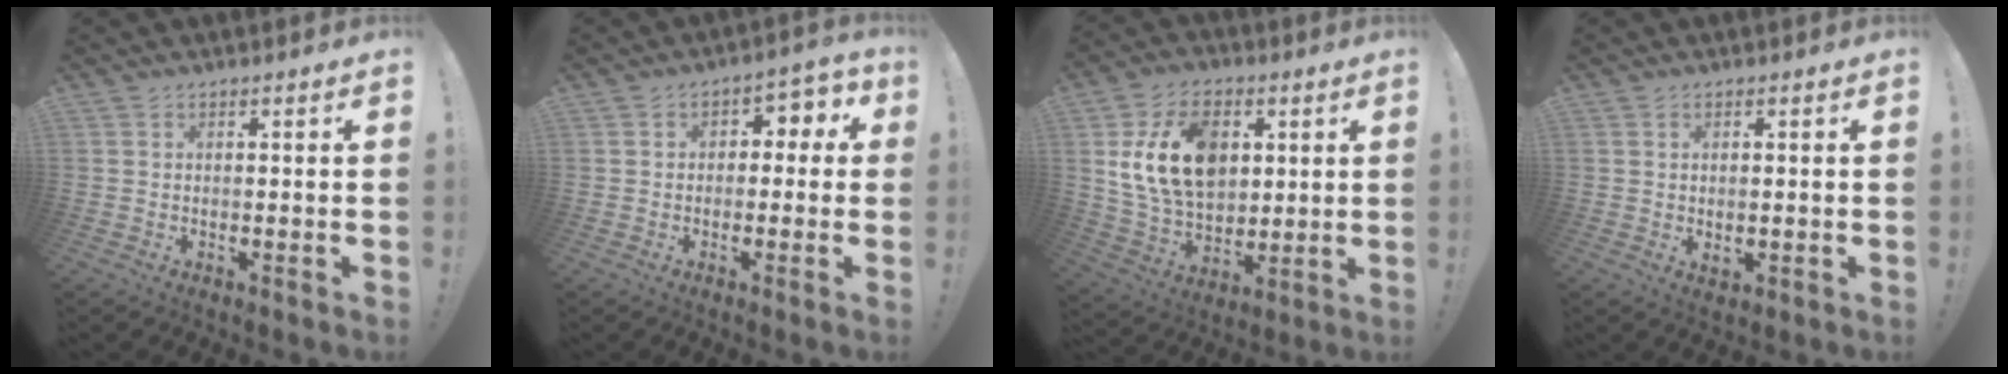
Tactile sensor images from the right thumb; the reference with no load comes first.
{"total": 4.2, "force": [-0.2, 3.4, 2.4], "torque": [-0.024, 0.008, -0.010]}
{"total": 19.1, "force": [4.9, 13.5, 12.7], "torque": [-0.222, -0.016, 0.092]}
{"total": 1.4, "force": [0.6, 0.6, 1.2], "torque": [-0.014, -0.003, 0.008]}